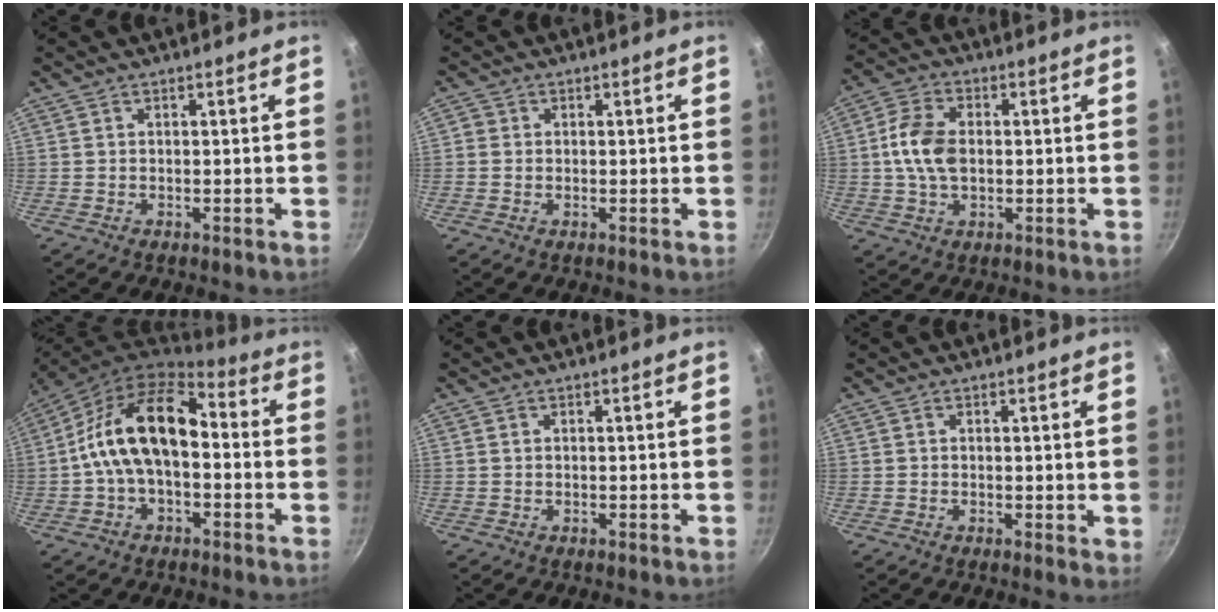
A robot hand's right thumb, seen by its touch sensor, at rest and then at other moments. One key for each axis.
{"total": 1.3, "fx": 0.0, "fy": 1.2, "fz": 0.4, "tx": -0.007, "ty": 0.002, "tz": -0.004}
{"total": 8.9, "fx": 0.1, "fy": 5.8, "fz": 6.7, "tx": -0.125, "ty": 0.013, "tz": -0.001}
{"total": 16.2, "fx": -0.4, "fy": 9.6, "fz": 13.0, "tx": -0.208, "ty": 0.044, "tz": -0.026}
{"total": 0.0}
{"total": 1.3, "fx": 0.3, "fy": 0.6, "fz": 1.2, "tx": -0.015, "ty": -0.003, "tz": 0.003}